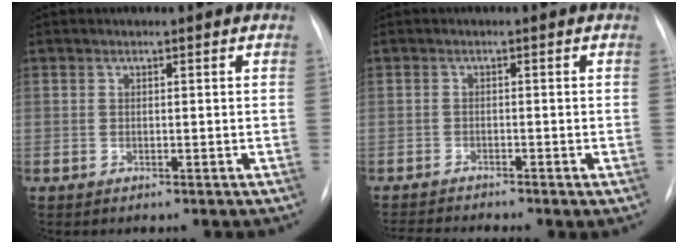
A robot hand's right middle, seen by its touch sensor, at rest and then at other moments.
{"total": 3.6, "force": [-3.3, -0.5, 1.3], "torque": [-0.025, -0.013, -0.057]}